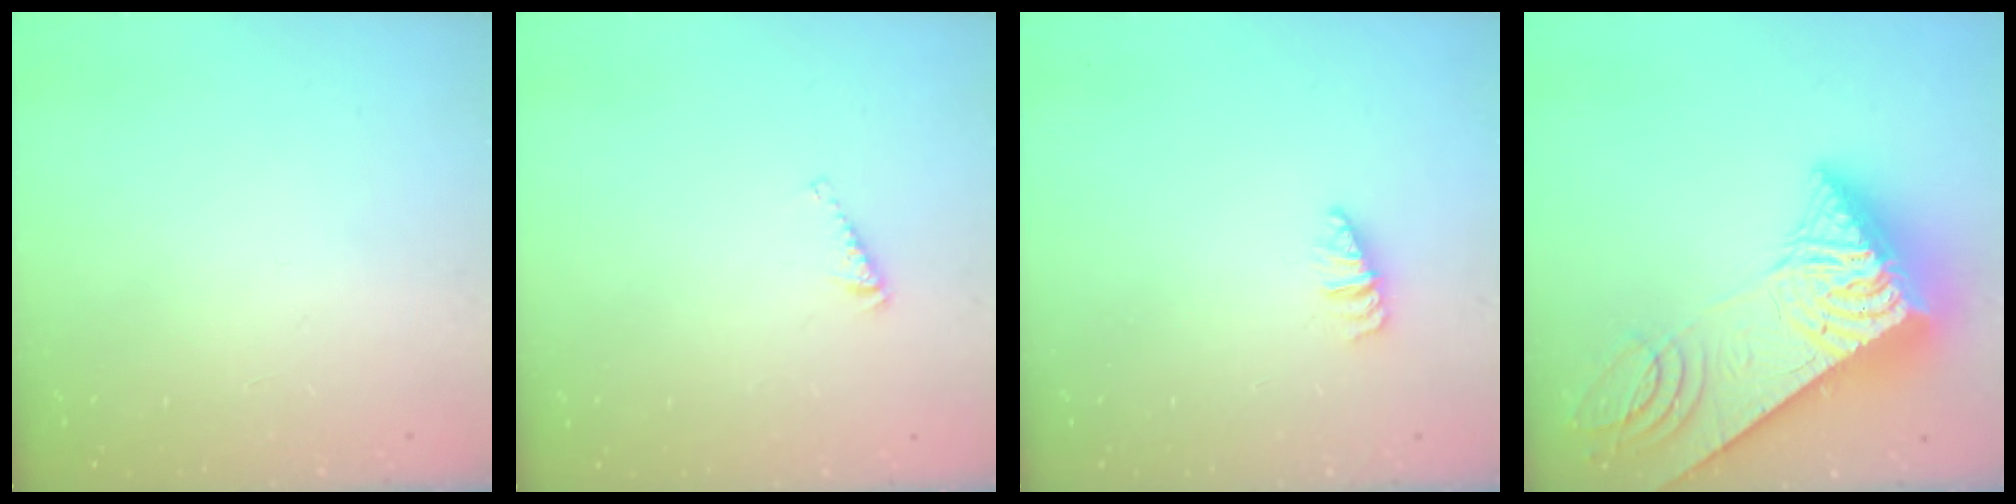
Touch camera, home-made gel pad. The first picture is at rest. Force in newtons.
{"total": 3.7, "press": 3.7, "slide": 0.5}
{"total": 1.2, "press": 1.2, "slide": 0.2}
{"total": 16.6, "press": 16.6, "slide": 1.7}